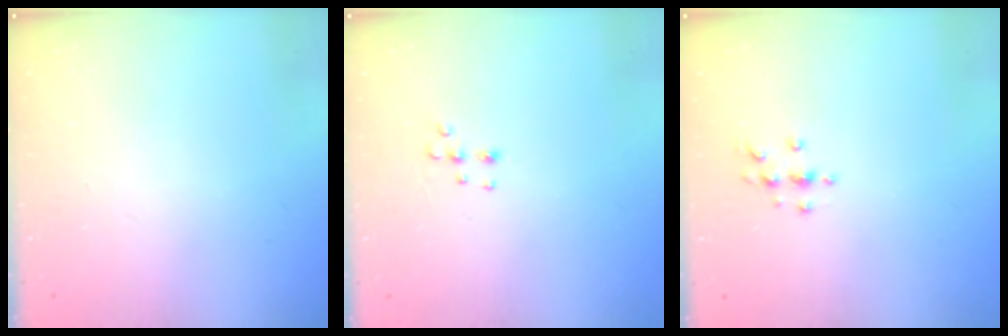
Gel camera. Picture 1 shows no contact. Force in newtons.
{"total": 5.3, "press": 5.3, "slide": 0.6}
{"total": 3.3, "press": 3.3, "slide": 0.4}